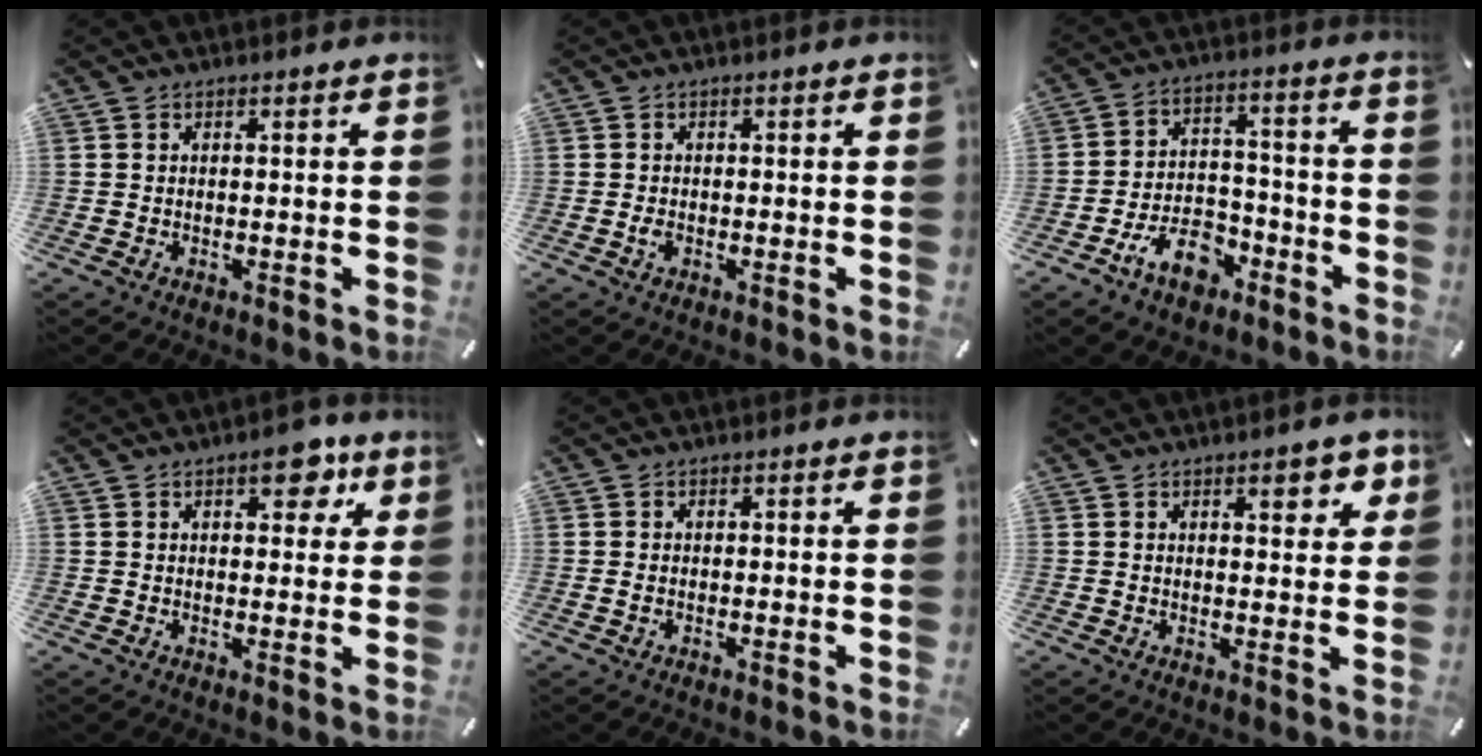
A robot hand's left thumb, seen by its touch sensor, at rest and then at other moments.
{"total": 1.4, "force": [-0.5, 0.9, 1.0], "torque": [-0.021, 0.000, -0.009]}
{"total": 11.7, "force": [-6.5, 7.2, 6.5], "torque": [-0.117, 0.051, -0.112]}
{"total": 7.3, "force": [3.6, 3.8, 5.1], "torque": [-0.053, -0.014, 0.054]}
{"total": 1.0, "force": [-0.2, 0.5, 0.8], "torque": [-0.016, 0.001, -0.004]}
{"total": 5.6, "force": [3.0, 2.4, 4.0], "torque": [-0.045, -0.013, 0.045]}